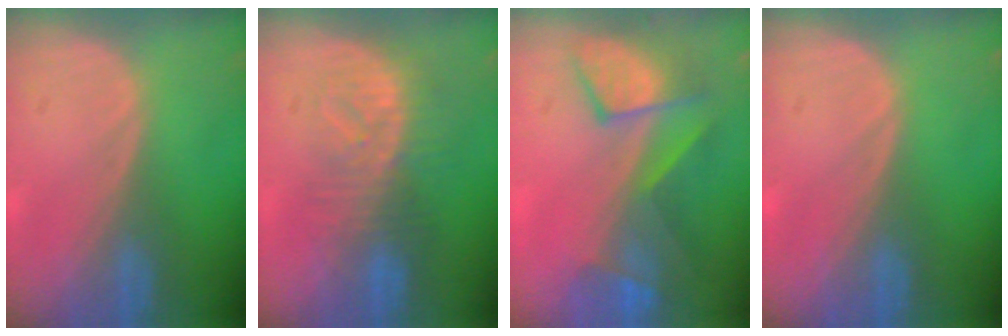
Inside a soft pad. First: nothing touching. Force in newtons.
{"total": 8.1, "press": 7.5, "slide": 3.2}
{"total": 9.0, "press": 8.3, "slide": 3.6}
{"total": 0.0}